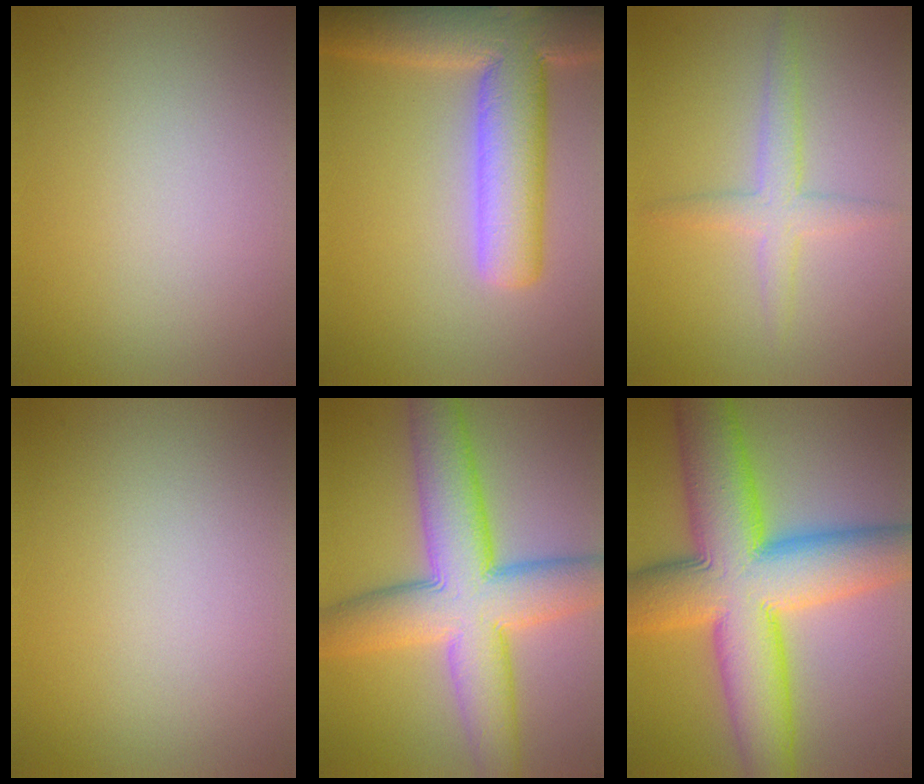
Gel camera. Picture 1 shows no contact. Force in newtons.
{"total": 10.2, "press": 10.2, "slide": 0.8}
{"total": 2.6, "press": 2.6, "slide": 0.1}
{"total": 0.0}
{"total": 11.2, "press": 11.2, "slide": 0.5}
{"total": 14.9, "press": 14.9, "slide": 0.3}